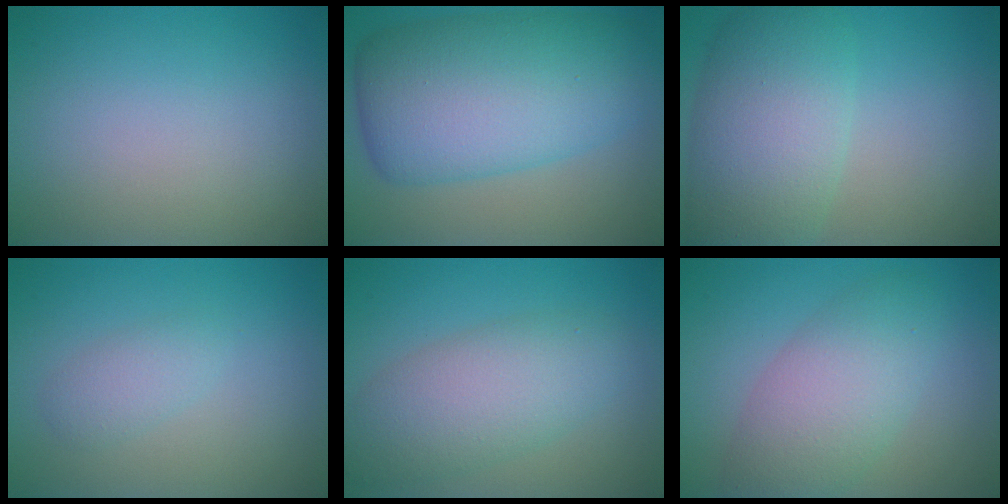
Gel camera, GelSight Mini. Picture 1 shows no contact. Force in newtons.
{"total": 11.6, "press": 11.6, "slide": 0.3}
{"total": 8.2, "press": 8.2, "slide": 0.3}
{"total": 1.8, "press": 1.8, "slide": 0.2}
{"total": 5.6, "press": 5.6, "slide": 0.3}
{"total": 5.5, "press": 5.5, "slide": 0.2}